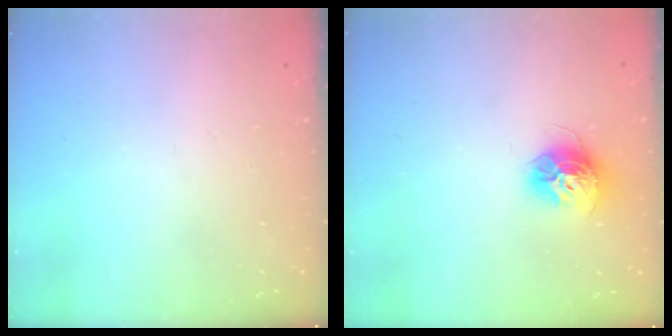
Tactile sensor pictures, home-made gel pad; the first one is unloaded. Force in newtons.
{"total": 12.0, "press": 11.9, "slide": 1.1}